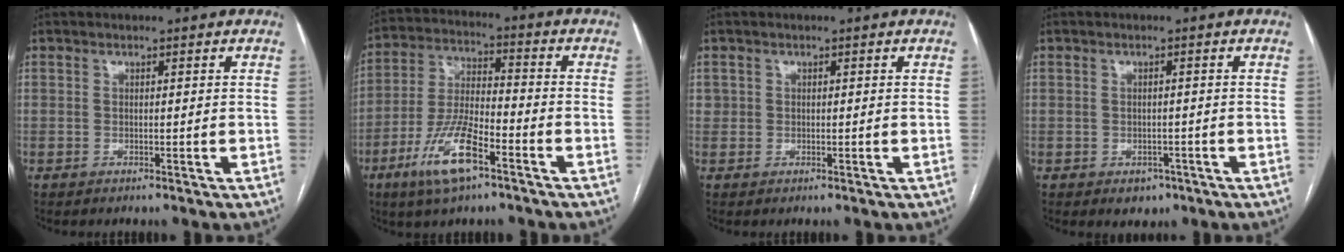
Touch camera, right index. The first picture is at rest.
{"total": 11.6, "force": [-6.3, 3.0, 9.2], "torque": [-0.195, -0.006, -0.116]}
{"total": 1.1, "force": [0.3, 1.1, 0.1], "torque": [0.008, 0.006, 0.002]}
{"total": 2.6, "force": [-1.3, 2.0, 1.0], "torque": [-0.005, 0.004, -0.009]}